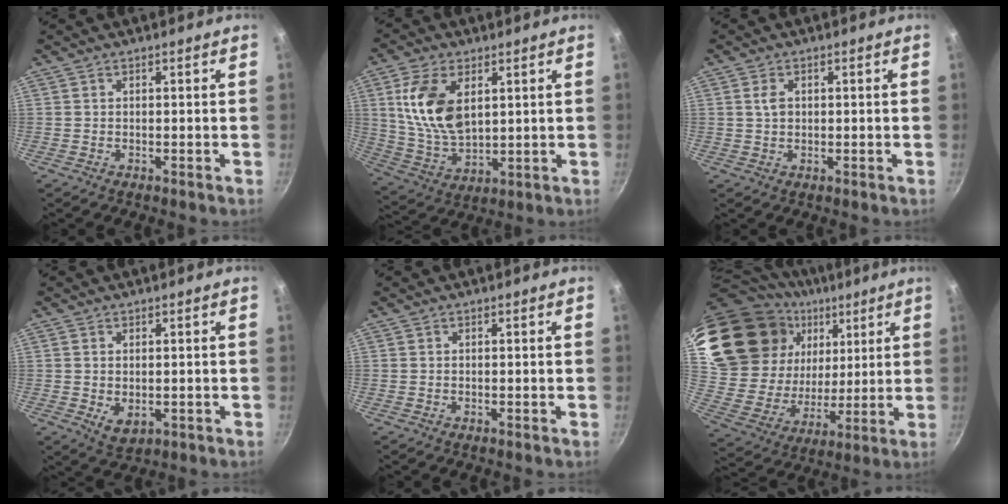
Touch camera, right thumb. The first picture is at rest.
{"total": 13.6, "force": [3.9, 7.8, 10.4], "torque": [-0.188, -0.022, 0.086]}
{"total": 2.4, "force": [0.5, 1.7, 1.6], "torque": [-0.026, 0.002, 0.010]}
{"total": 4.0, "force": [-0.2, 2.6, 3.0], "torque": [-0.047, -0.013, 0.003]}
{"total": 0.0}
{"total": 29.3, "force": [14.2, 19.1, 17.1], "torque": [-0.312, -0.022, 0.270]}